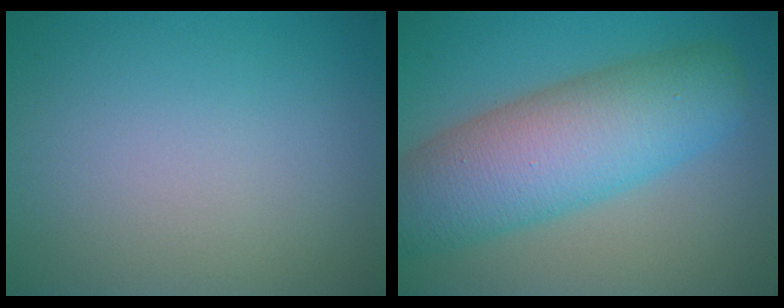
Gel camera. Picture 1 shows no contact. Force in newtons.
{"total": 9.7, "press": 9.7, "slide": 0.2}